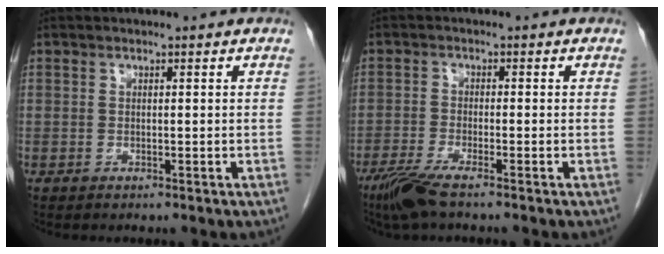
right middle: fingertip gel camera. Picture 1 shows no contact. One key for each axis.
{"total": 5.0, "fx": -3.7, "fy": 0.3, "fz": 3.4, "tx": -0.074, "ty": -0.015, "tz": -0.073}